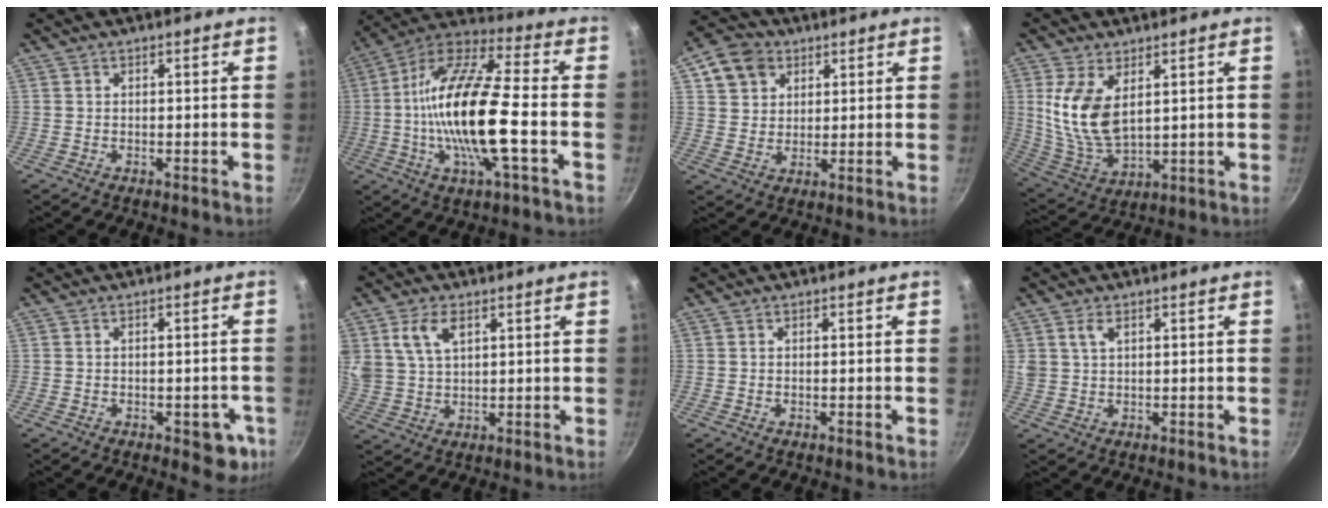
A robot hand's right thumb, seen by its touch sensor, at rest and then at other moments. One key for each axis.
{"total": 20.9, "fx": -3.1, "fy": 5.8, "fz": 19.8, "tx": -0.376, "ty": 0.026, "tz": -0.074}
{"total": 8.8, "fx": 4.1, "fy": 7.0, "fz": 3.4, "tx": -0.031, "ty": 0.002, "tz": 0.069}
{"total": 12.3, "fx": 3.5, "fy": 6.6, "fz": 9.9, "tx": -0.192, "ty": -0.030, "tz": 0.081}
{"total": 6.2, "fx": -2.2, "fy": 3.2, "fz": 4.8, "tx": -0.029, "ty": 0.012, "tz": -0.022}
{"total": 7.8, "fx": 3.3, "fy": 4.7, "fz": 5.2, "tx": -0.092, "ty": -0.009, "tz": 0.067}
{"total": 0.0}
{"total": 3.0, "fx": 1.4, "fy": 1.8, "fz": 2.0, "tx": -0.032, "ty": -0.002, "tz": 0.027}